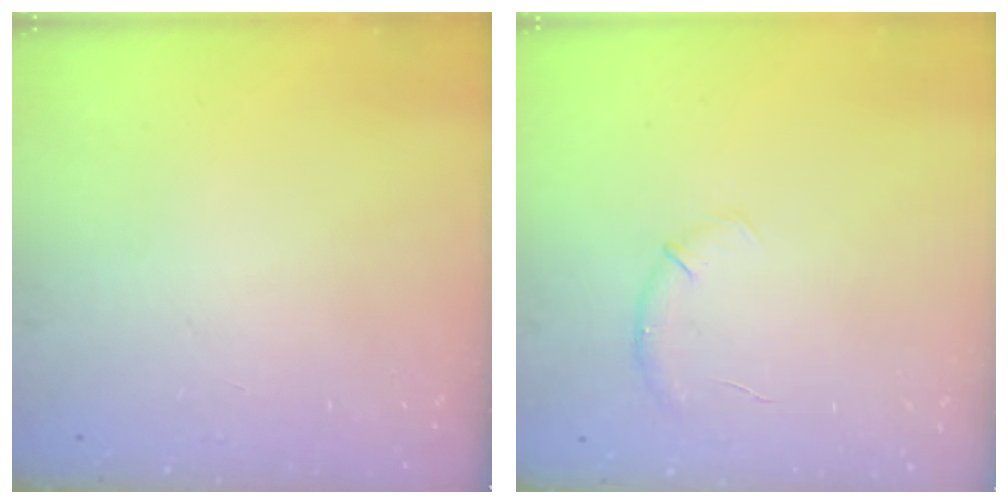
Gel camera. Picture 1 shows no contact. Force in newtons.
{"total": 7.3, "press": 7.0, "slide": 2.1}